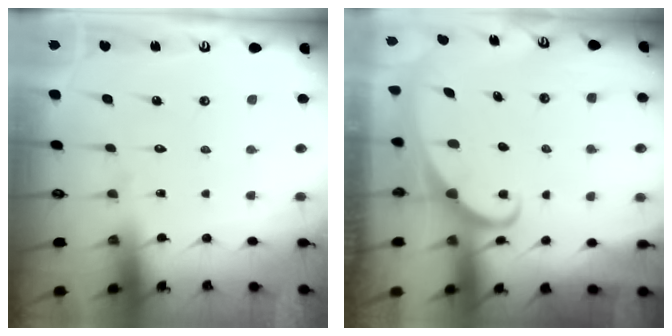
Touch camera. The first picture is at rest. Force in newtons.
{"total": 2.1, "press": 2.1, "slide": 0.3}